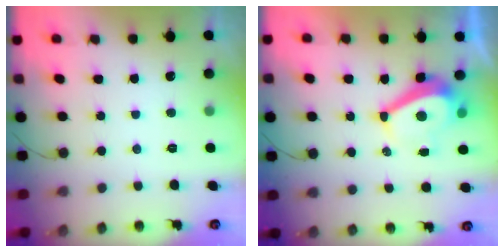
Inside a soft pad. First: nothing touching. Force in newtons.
{"total": 7.5, "press": 7.4, "slide": 0.9}